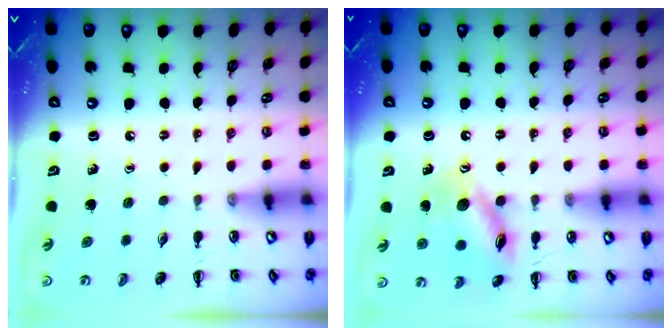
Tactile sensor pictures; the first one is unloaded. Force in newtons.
{"total": 13.7, "press": 13.7, "slide": 0.9}